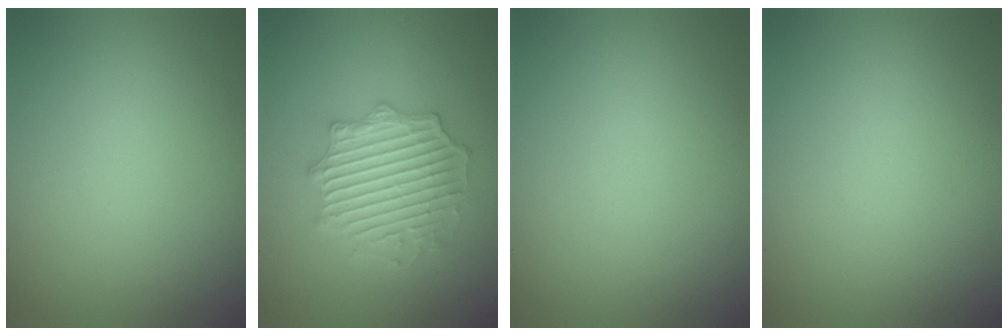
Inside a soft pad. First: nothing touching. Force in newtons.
{"total": 4.1, "press": 4.1, "slide": 0.6}
{"total": 0.0}
{"total": 0.0}